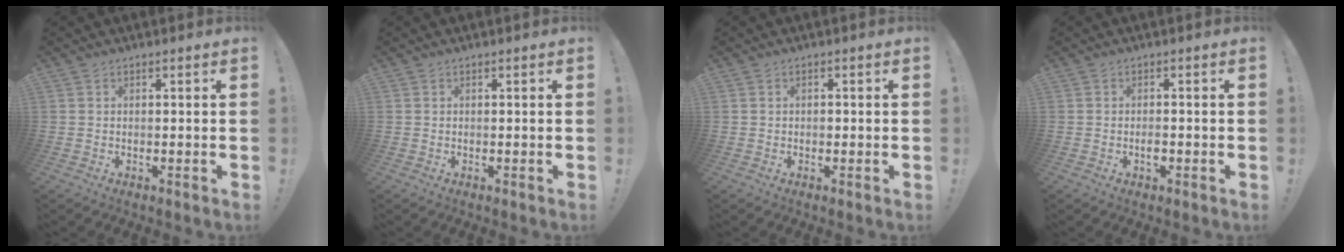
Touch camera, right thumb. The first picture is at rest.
{"total": 0.0}
{"total": 0.6, "force": [-0.3, 0.4, 0.1], "torque": [-0.002, 0.001, -0.006]}
{"total": 1.8, "force": [-0.9, 0.8, 1.3], "torque": [-0.017, 0.000, -0.017]}